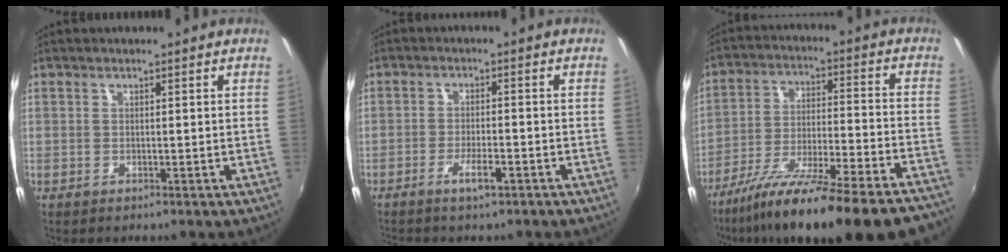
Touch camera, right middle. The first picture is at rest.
{"total": 3.7, "force": [-2.6, 0.7, 2.5], "torque": [-0.059, -0.001, -0.046]}
{"total": 28.5, "force": [-24.2, 2.3, 14.9], "torque": [-0.247, -0.077, -0.355]}